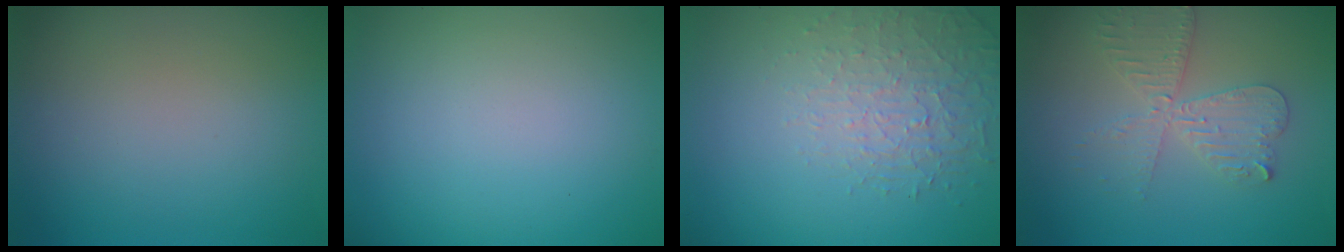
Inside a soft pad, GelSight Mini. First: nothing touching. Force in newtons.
{"total": 0.0}
{"total": 1.9, "press": 1.4, "slide": 1.3}
{"total": 4.0, "press": 3.4, "slide": 2.1}